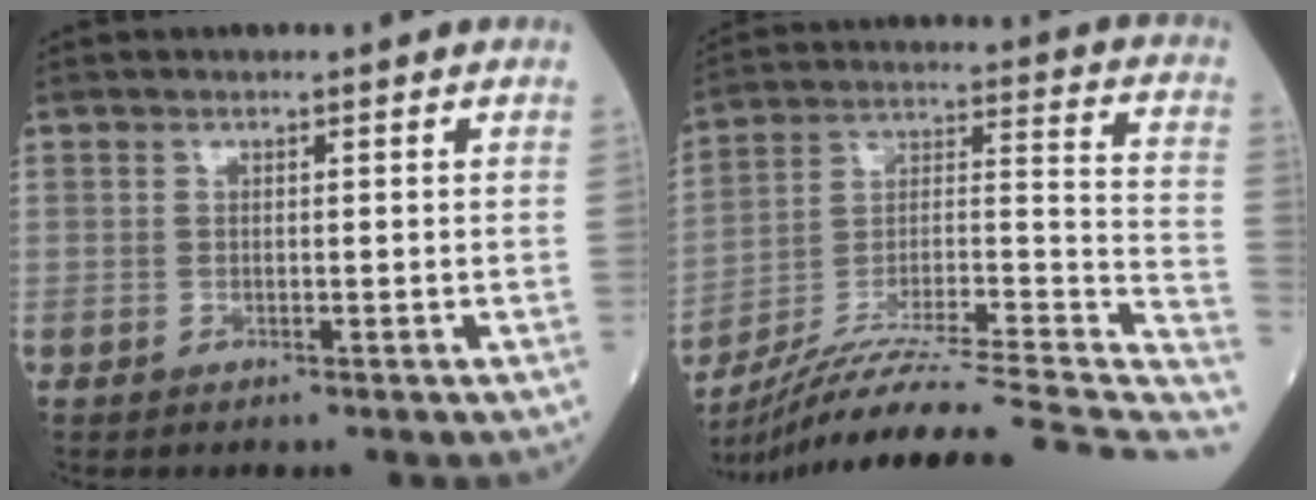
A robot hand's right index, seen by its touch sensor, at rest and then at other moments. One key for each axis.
{"total": 29.1, "fx": -25.1, "fy": 0.8, "fz": 14.8, "tx": -0.180, "ty": 0.002, "tz": -0.376}